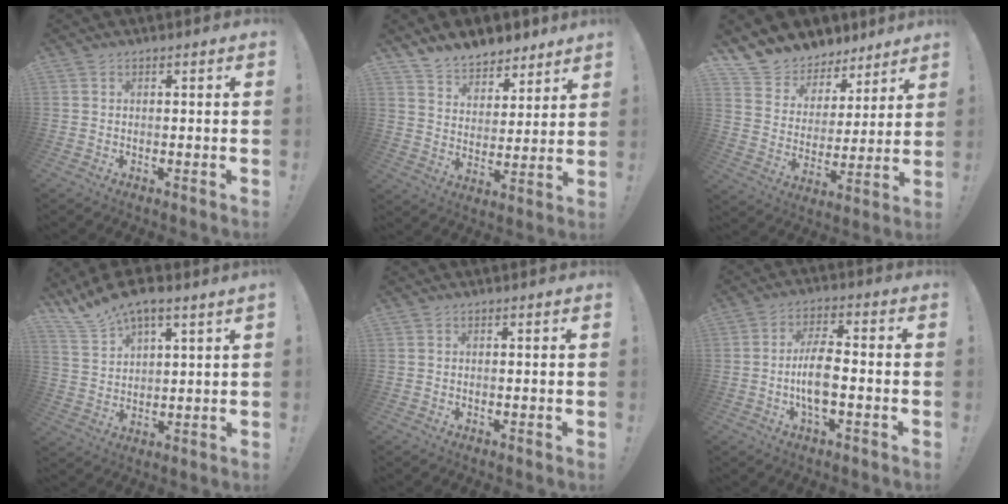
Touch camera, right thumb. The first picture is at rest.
{"total": 9.3, "force": [8.2, 4.3, 1.1], "torque": [-0.025, -0.069, 0.160]}
{"total": 10.0, "force": [8.1, 5.8, 0.8], "torque": [-0.022, -0.076, 0.151]}
{"total": 8.3, "force": [7.4, 1.7, 3.4], "torque": [-0.080, -0.044, 0.141]}
{"total": 0.0}
{"total": 9.4, "force": [-2.2, 3.6, 8.4], "torque": [-0.171, 0.008, -0.039]}